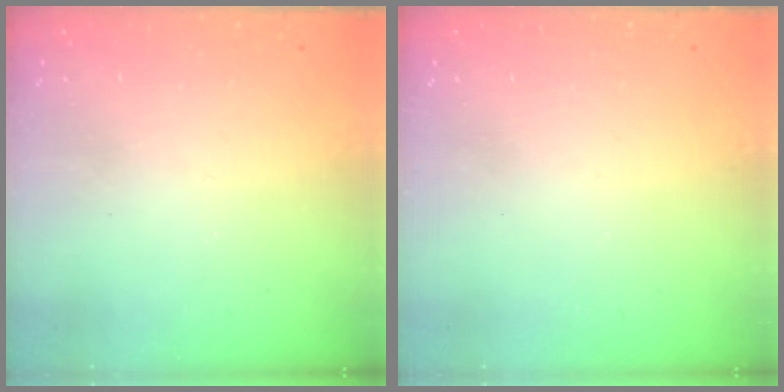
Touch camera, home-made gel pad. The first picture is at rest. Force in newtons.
{"total": 0.0}